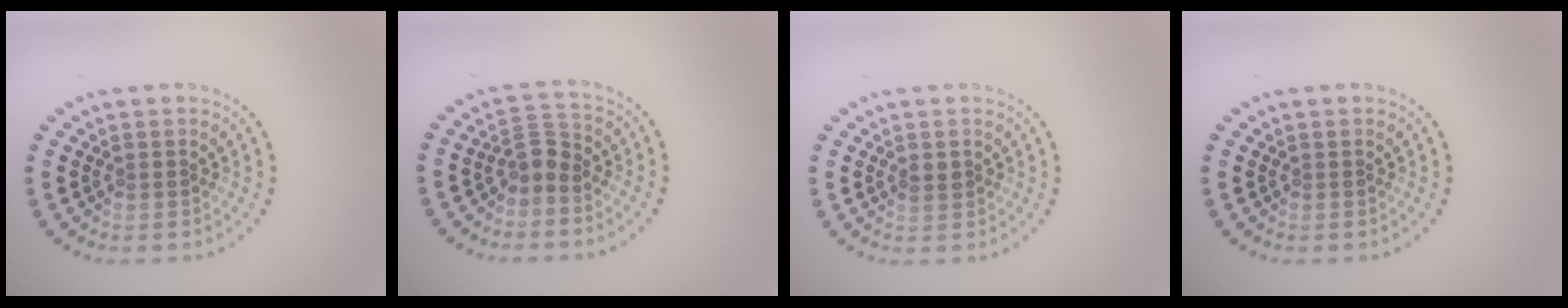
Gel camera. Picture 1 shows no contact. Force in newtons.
{"total": 2.0, "press": 1.6, "slide": 1.2}
{"total": 1.2, "press": 1.2, "slide": 0.2}
{"total": 0.0}